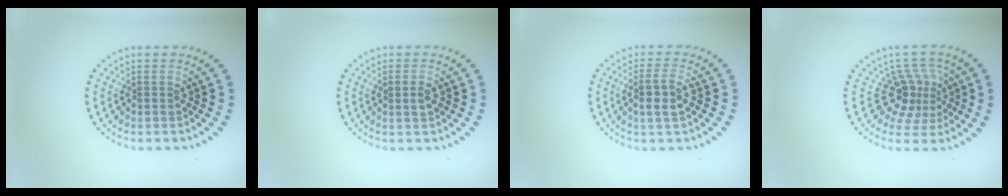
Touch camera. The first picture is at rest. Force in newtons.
{"total": 1.3, "press": 1.3, "slide": 0.1}
{"total": 2.8, "press": 2.6, "slide": 0.9}
{"total": 3.8, "press": 2.6, "slide": 2.7}